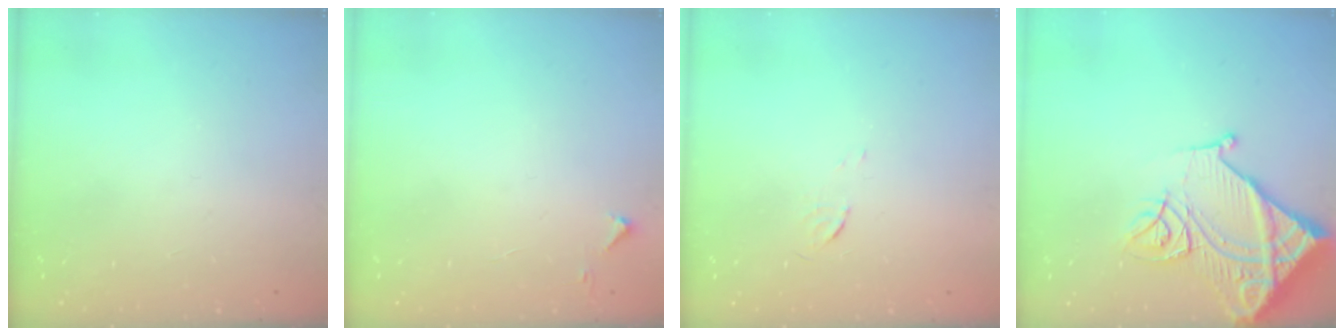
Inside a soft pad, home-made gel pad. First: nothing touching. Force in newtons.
{"total": 2.8, "press": 2.8, "slide": 0.4}
{"total": 3.6, "press": 3.6, "slide": 0.3}
{"total": 16.9, "press": 16.8, "slide": 2.1}